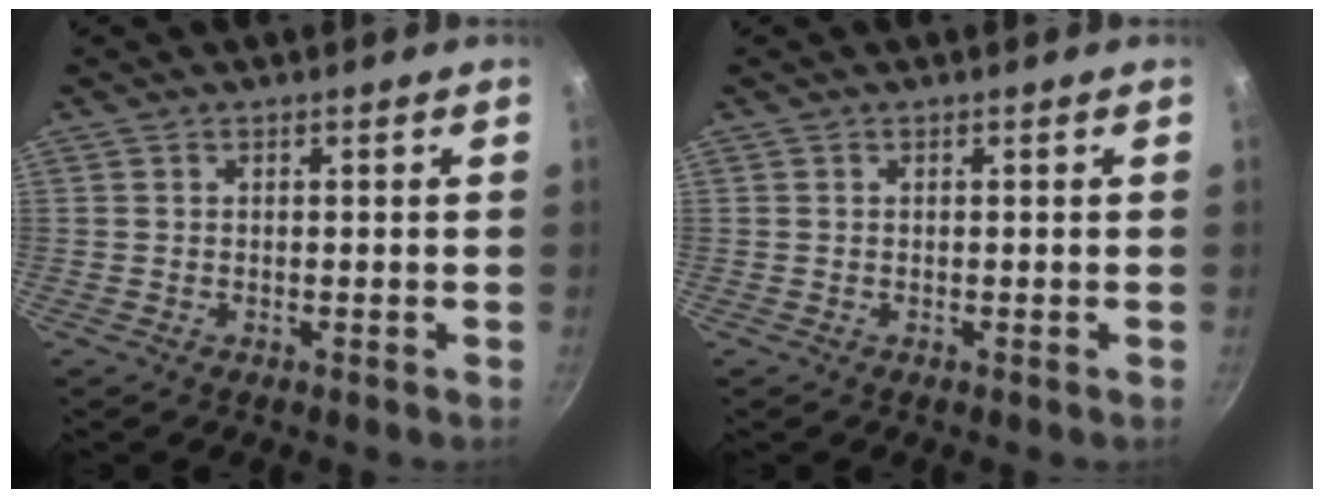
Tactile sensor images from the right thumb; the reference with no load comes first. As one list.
[{"total": 0.0}]